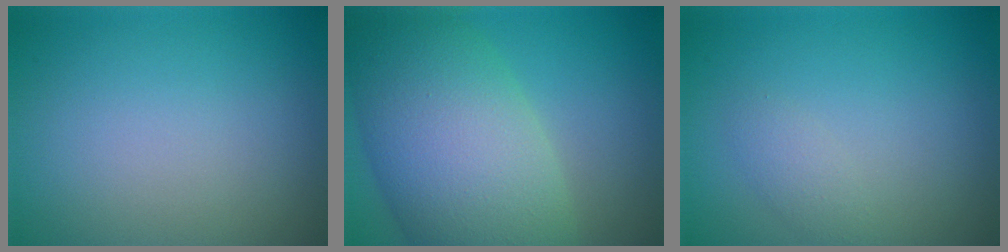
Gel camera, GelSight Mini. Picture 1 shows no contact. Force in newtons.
{"total": 11.7, "press": 11.7, "slide": 0.4}
{"total": 1.2, "press": 1.2, "slide": 0.0}